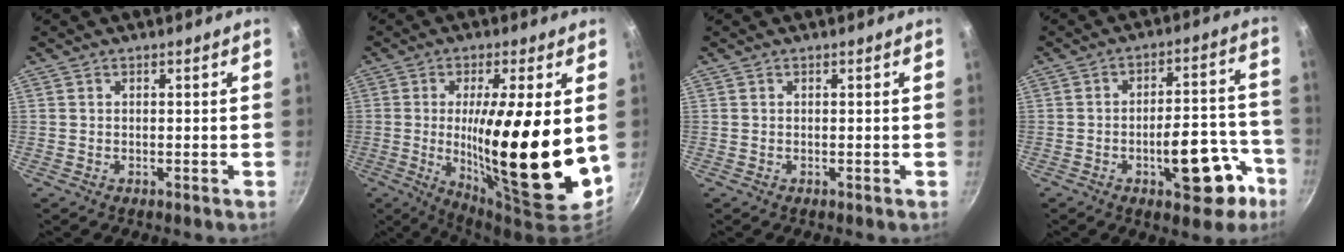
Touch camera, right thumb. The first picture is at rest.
{"total": 21.3, "force": [0.3, 4.3, 20.9], "torque": [-0.333, -0.024, 0.007]}
{"total": 0.0}
{"total": 13.9, "force": [-6.2, 6.3, 10.7], "torque": [-0.097, 0.056, -0.079]}